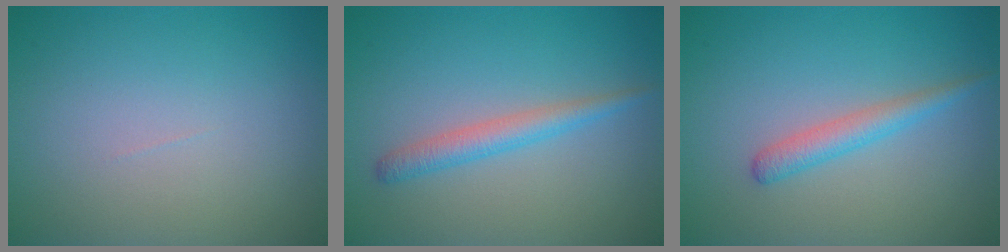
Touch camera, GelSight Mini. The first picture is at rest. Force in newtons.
{"total": 2.2, "press": 2.2, "slide": 0.1}
{"total": 2.1, "press": 2.1, "slide": 0.0}